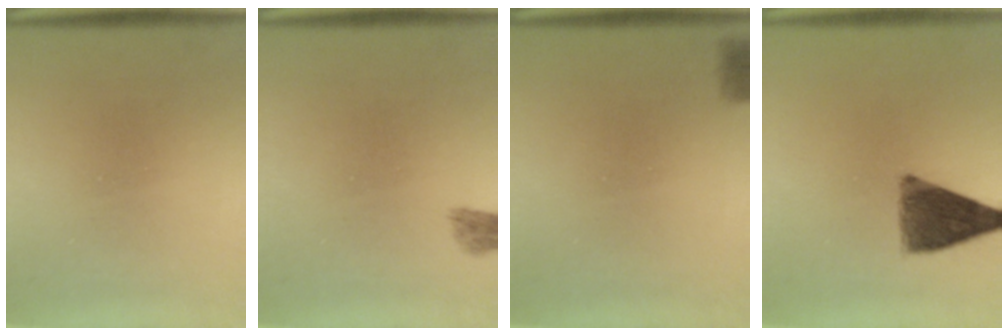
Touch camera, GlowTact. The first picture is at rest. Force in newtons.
{"total": 1.6}
{"total": 2.9}
{"total": 8.7}